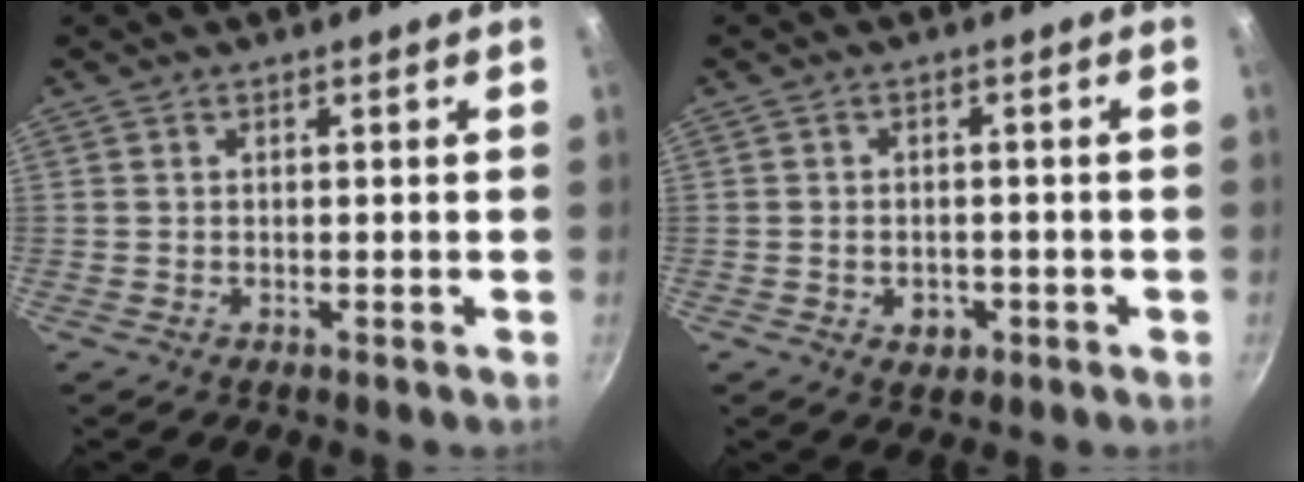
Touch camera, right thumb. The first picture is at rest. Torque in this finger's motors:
{"motor_torque": [-0.56, 0.01, -0.16, 0.02, 0.00]}